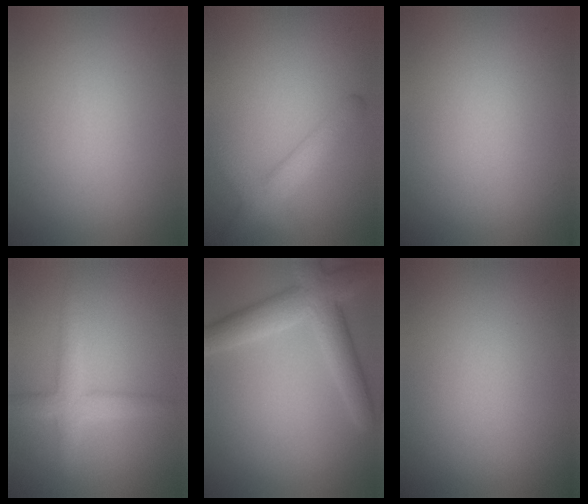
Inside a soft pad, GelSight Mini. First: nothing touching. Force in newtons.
{"total": 3.6, "press": 3.6, "slide": 0.2}
{"total": 0.0}
{"total": 3.0, "press": 3.0, "slide": 0.1}
{"total": 5.5, "press": 5.5, "slide": 0.3}
{"total": 0.0}